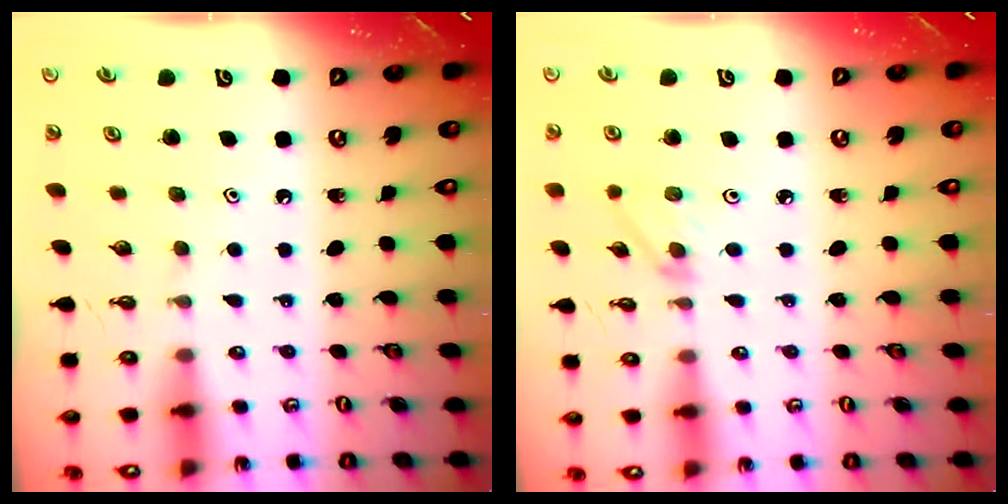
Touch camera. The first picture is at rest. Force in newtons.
{"total": 2.8, "press": 2.7, "slide": 0.4}